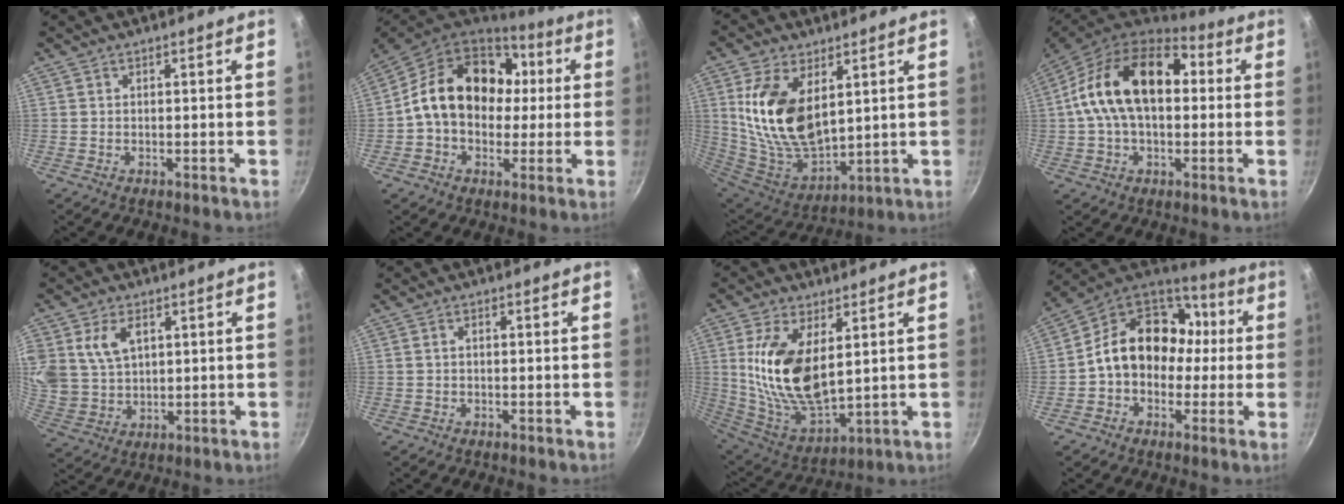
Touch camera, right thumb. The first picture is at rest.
{"total": 19.8, "force": [2.4, 15.2, 12.4], "torque": [-0.175, 0.035, 0.030]}
{"total": 18.2, "force": [5.1, 10.3, 14.0], "torque": [-0.249, -0.044, 0.115]}
{"total": 19.7, "force": [2.2, 12.4, 15.1], "torque": [-0.235, 0.034, 0.016]}
{"total": 11.3, "force": [4.1, 8.0, 6.8], "torque": [-0.125, -0.015, 0.087]}
{"total": 0.9, "force": [0.0, 0.5, 0.7], "torque": [-0.015, 0.006, 0.000]}
{"total": 17.1, "force": [3.9, 8.8, 14.1], "torque": [-0.265, -0.034, 0.090]}
{"total": 17.8, "force": [0.4, 14.1, 10.8], "torque": [-0.131, 0.056, -0.007]}